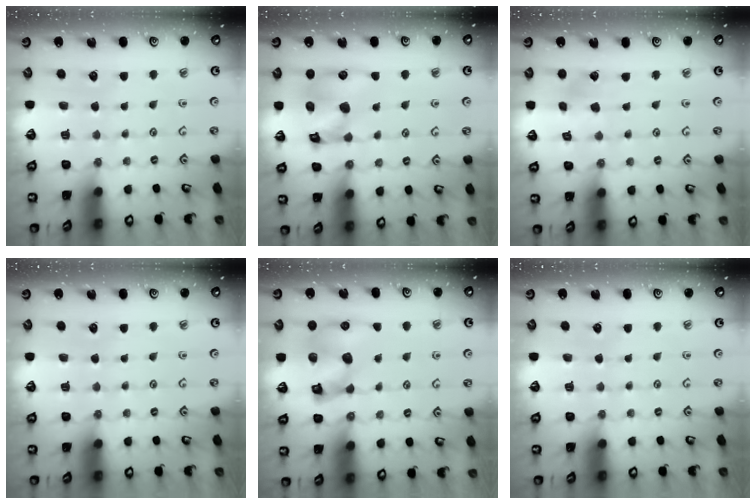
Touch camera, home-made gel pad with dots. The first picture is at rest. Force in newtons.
{"total": 12.6, "press": 12.5, "slide": 1.6}
{"total": 3.3, "press": 3.3, "slide": 0.3}
{"total": 0.0}
{"total": 10.4, "press": 10.3, "slide": 1.6}
{"total": 0.0}